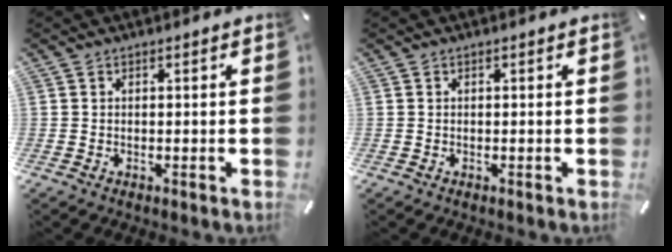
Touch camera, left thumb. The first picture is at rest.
{"total": 0.0}